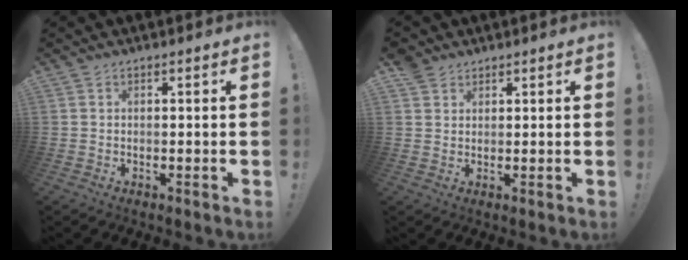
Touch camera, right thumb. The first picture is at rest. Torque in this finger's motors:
{"motor_torque": [0.74, 0.82, 0.17, 0.07, -0.01]}